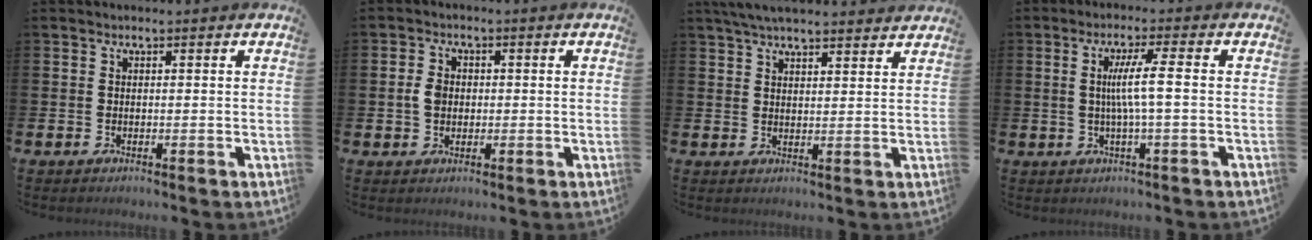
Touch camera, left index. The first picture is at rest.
{"total": 3.1, "force": [0.3, 2.4, 1.9], "torque": [-0.032, 0.009, 0.002]}
{"total": 5.3, "force": [5.0, 0.8, 1.5], "torque": [-0.049, -0.010, 0.095]}
{"total": 4.9, "force": [0.3, -0.2, 4.9], "torque": [-0.095, -0.001, 0.000]}